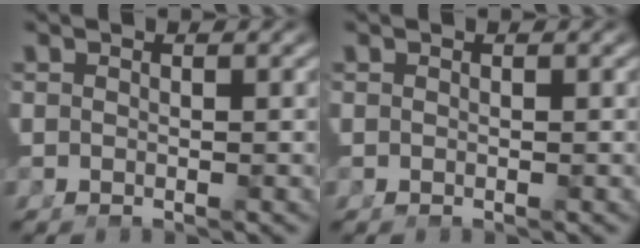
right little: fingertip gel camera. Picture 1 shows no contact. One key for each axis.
{"total": 0.0}